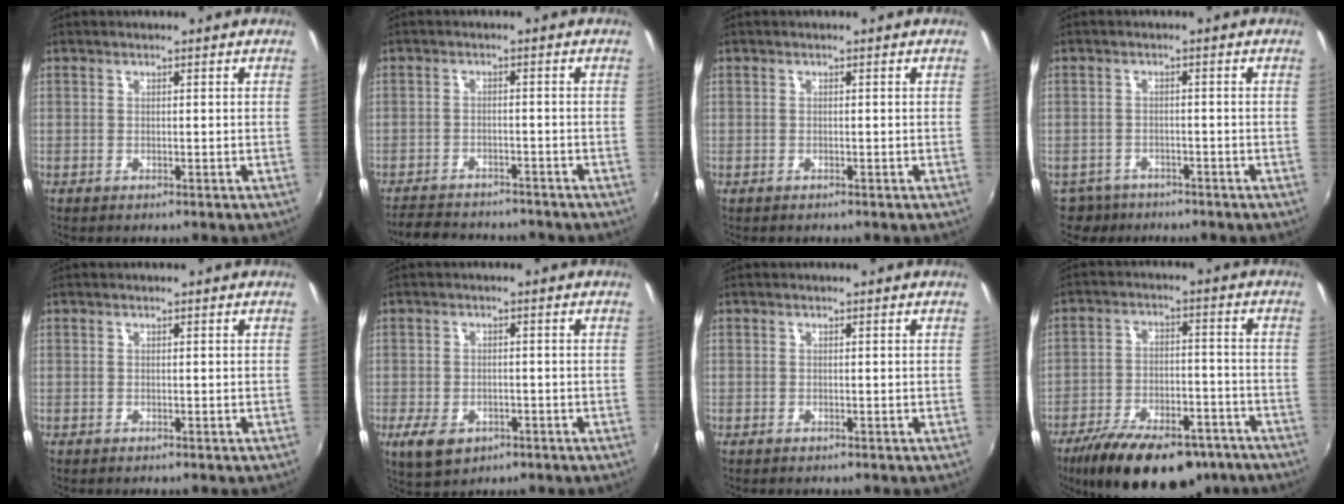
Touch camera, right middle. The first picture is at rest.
{"total": 9.2, "force": [-8.4, 2.7, 2.7], "torque": [-0.076, -0.004, -0.124]}
{"total": 0.0}
{"total": 5.0, "force": [-4.0, 2.9, 0.6], "torque": [-0.029, -0.004, -0.066]}
{"total": 0.0}
{"total": 6.4, "force": [-3.1, 3.9, 3.9], "torque": [-0.092, -0.017, -0.049]}
{"total": 0.0}
{"total": 20.9, "force": [-15.4, 8.4, 11.4], "torque": [-0.210, -0.021, -0.221]}